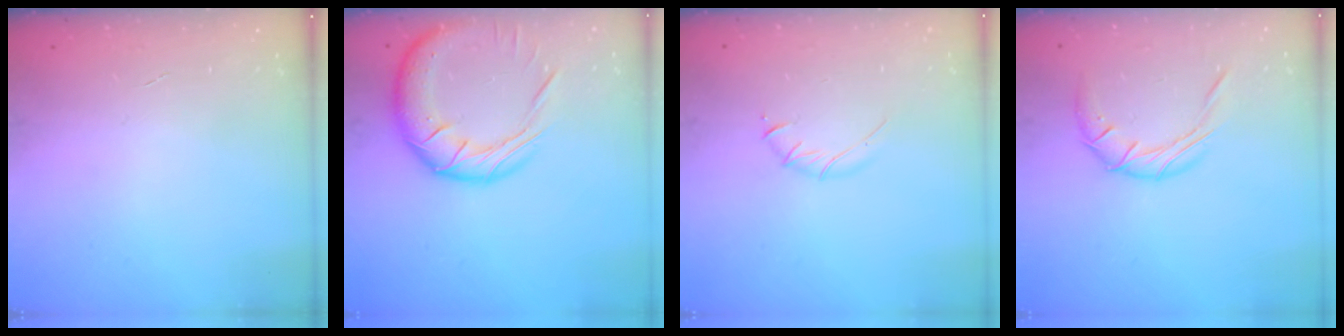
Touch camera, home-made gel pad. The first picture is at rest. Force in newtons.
{"total": 20.6, "press": 20.4, "slide": 2.8}
{"total": 3.8, "press": 3.7, "slide": 1.0}
{"total": 10.4, "press": 10.4, "slide": 0.4}